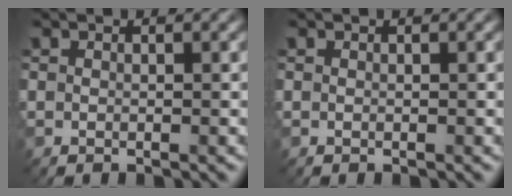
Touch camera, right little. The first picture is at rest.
{"total": 0.0}